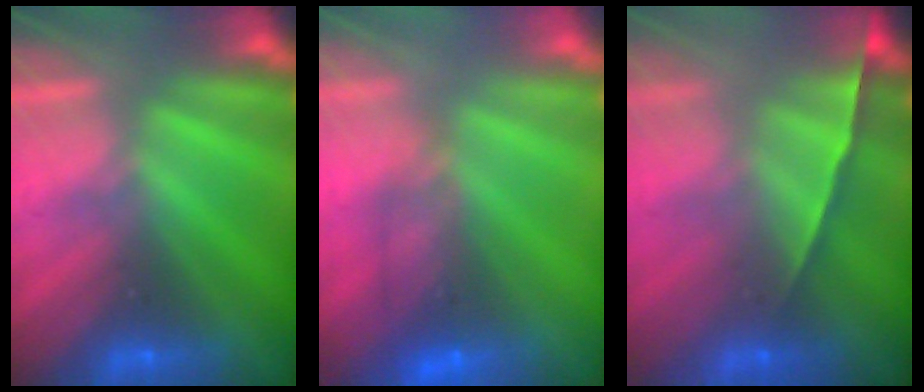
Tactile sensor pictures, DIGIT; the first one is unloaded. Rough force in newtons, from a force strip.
{"total": 5.7}
{"total": 1.5}